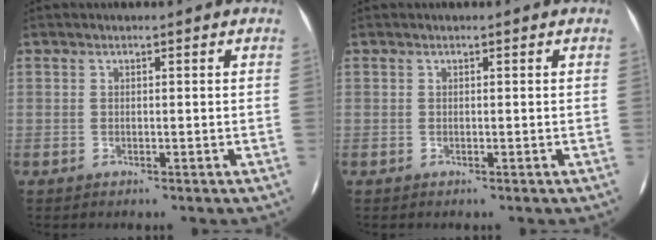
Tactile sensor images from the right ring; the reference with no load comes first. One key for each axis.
{"total": 0.0}